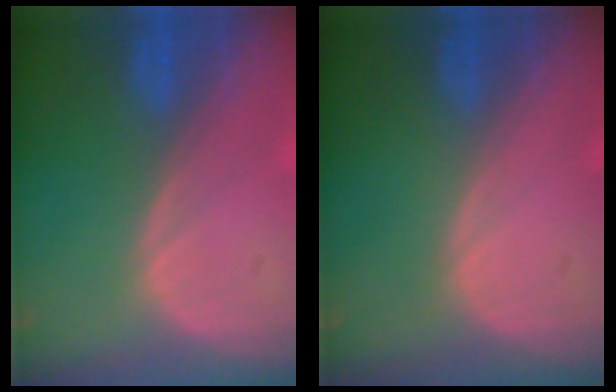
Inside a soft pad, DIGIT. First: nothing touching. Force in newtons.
{"total": 0.0}